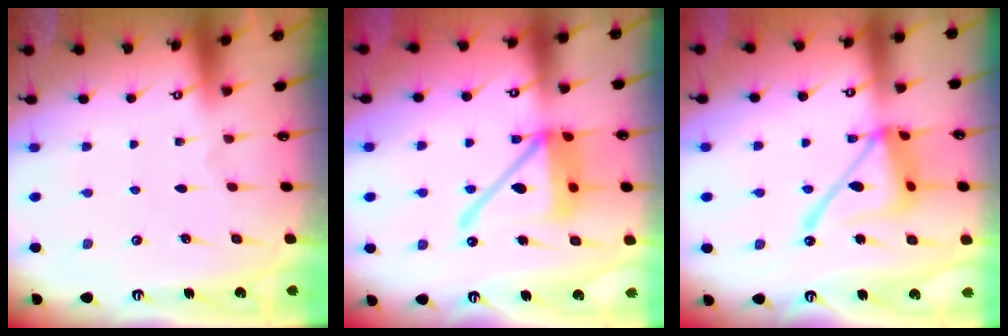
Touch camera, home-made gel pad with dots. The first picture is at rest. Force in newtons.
{"total": 16.8, "press": 16.7, "slide": 1.9}
{"total": 17.0, "press": 17.0, "slide": 1.5}